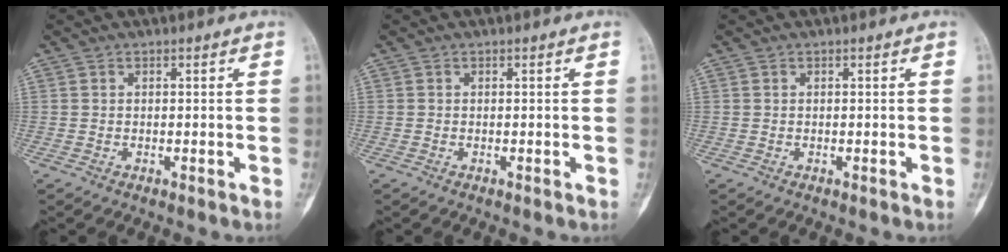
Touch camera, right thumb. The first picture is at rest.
{"total": 0.0}
{"total": 0.0}